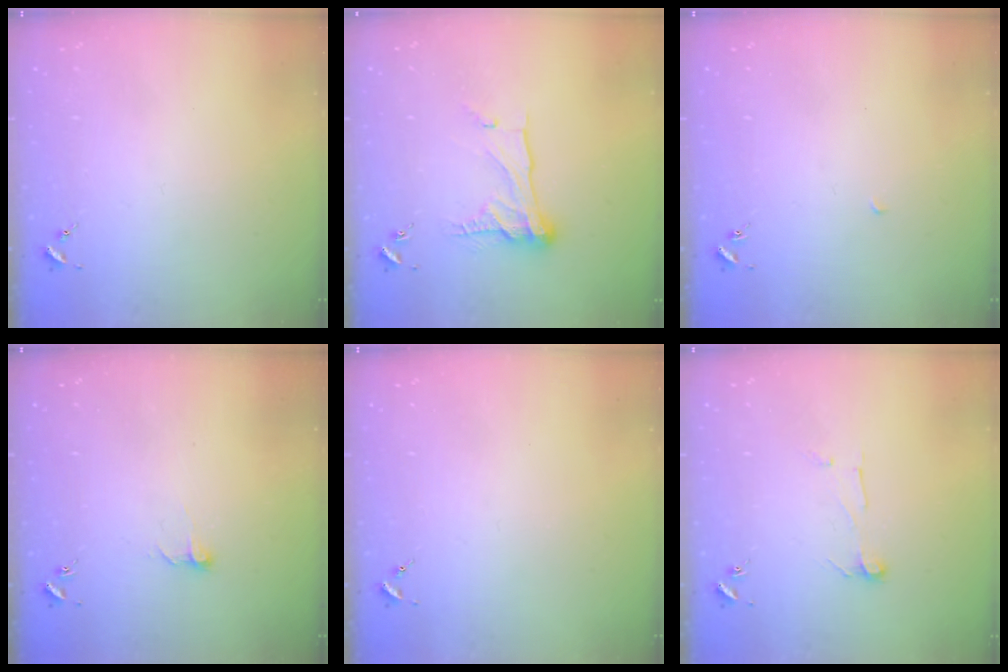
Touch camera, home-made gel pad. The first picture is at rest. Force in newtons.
{"total": 13.6, "press": 13.6, "slide": 1.0}
{"total": 2.1, "press": 2.1, "slide": 0.1}
{"total": 5.5, "press": 5.5, "slide": 0.6}
{"total": 0.0}
{"total": 7.3, "press": 7.2, "slide": 0.8}